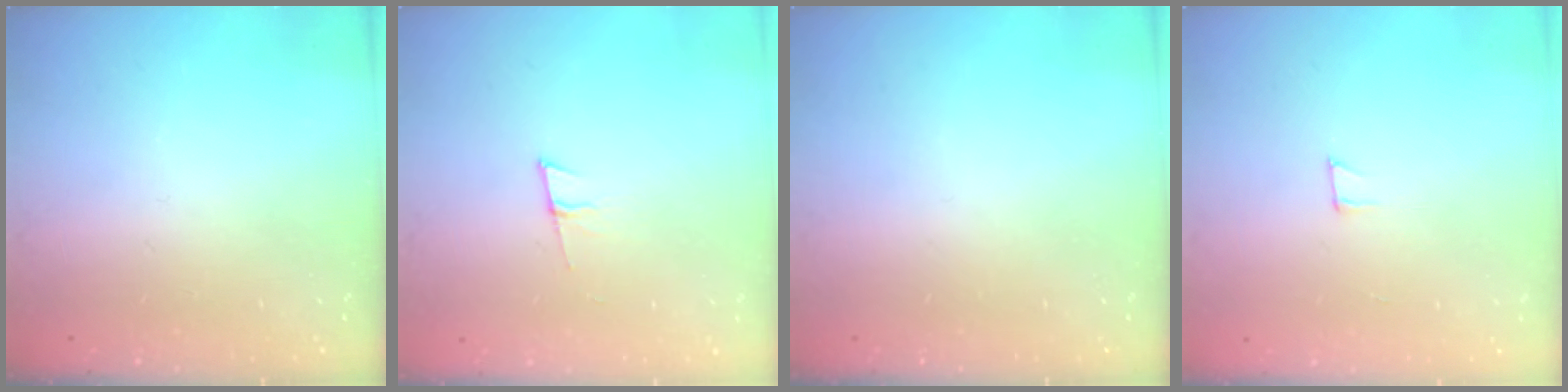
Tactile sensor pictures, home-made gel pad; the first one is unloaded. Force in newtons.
{"total": 5.6, "press": 5.0, "slide": 2.6}
{"total": 0.0}
{"total": 4.3, "press": 4.3, "slide": 0.4}